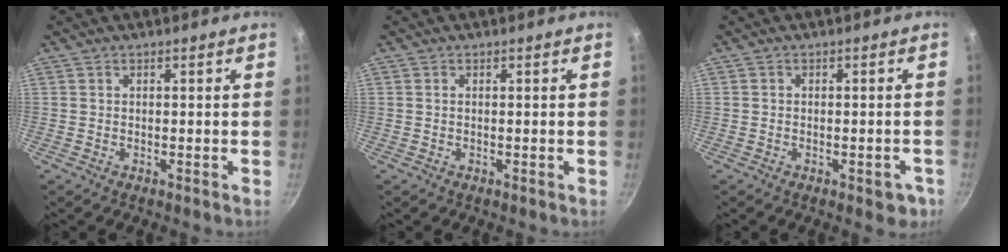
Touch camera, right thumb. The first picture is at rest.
{"total": 0.0}
{"total": 3.9, "force": [-1.7, 2.1, 2.7], "torque": [-0.017, 0.013, -0.015]}